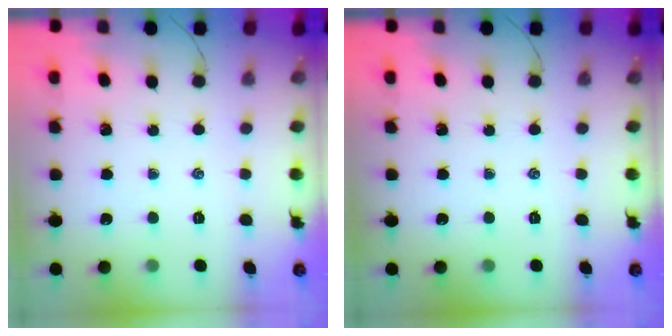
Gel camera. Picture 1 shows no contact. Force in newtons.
{"total": 0.0}